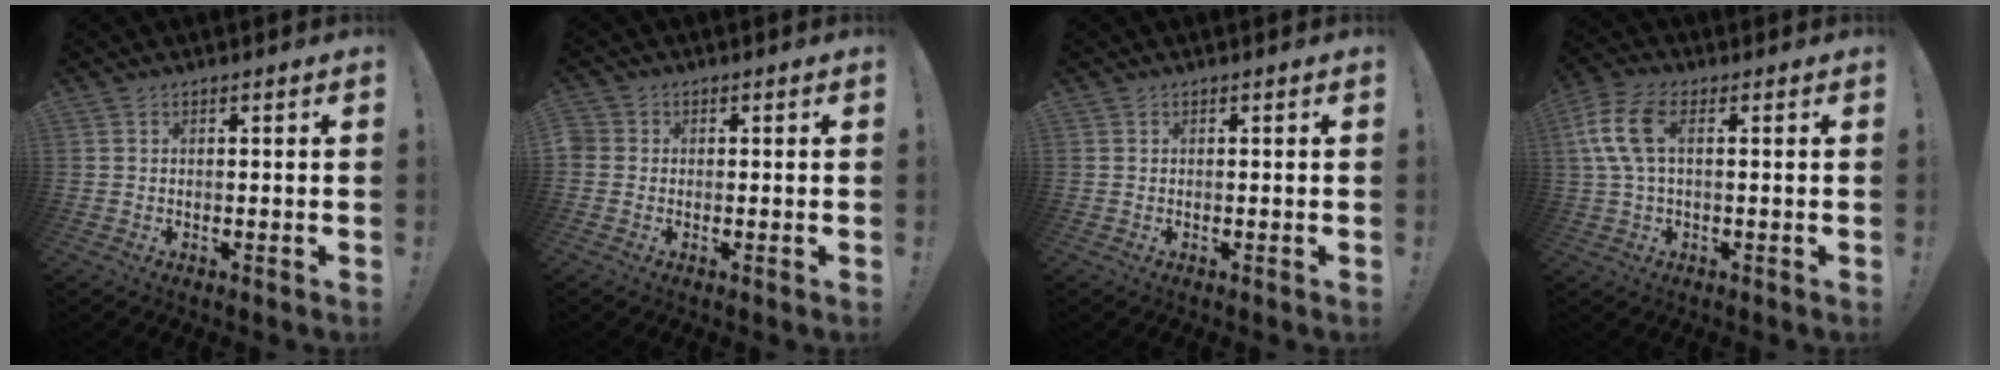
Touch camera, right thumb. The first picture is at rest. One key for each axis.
{"total": 1.6, "fx": -0.4, "fy": 1.3, "fz": 0.8, "tx": -0.023, "ty": 0.003, "tz": -0.007}
{"total": 0.0}
{"total": 10.4, "fx": 2.1, "fy": 5.1, "fz": 8.8, "tx": -0.186, "ty": 0.004, "tz": 0.043}